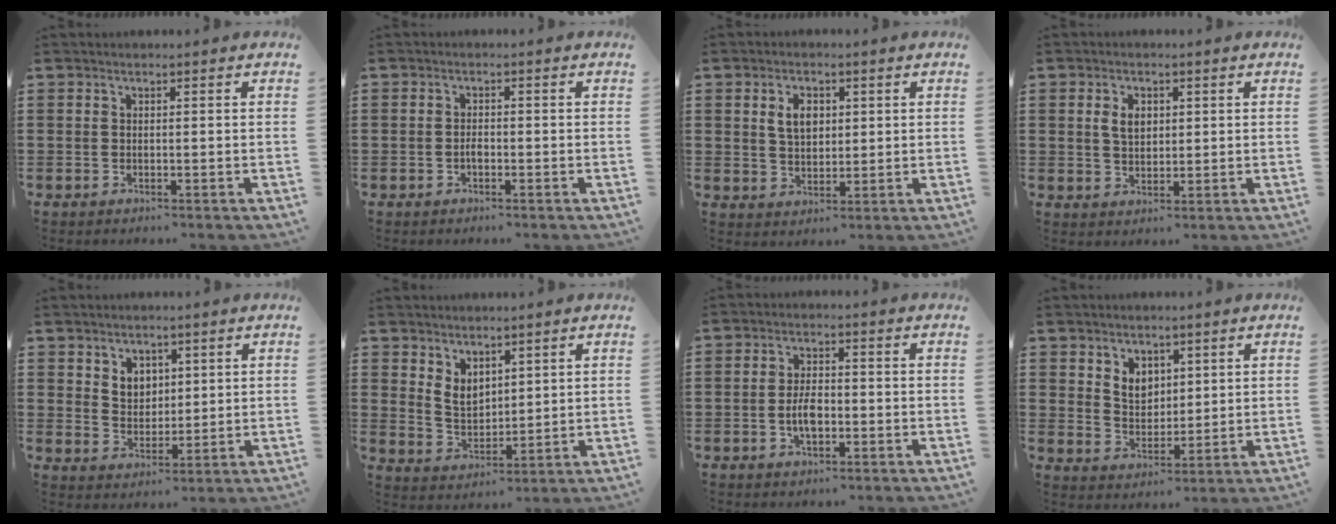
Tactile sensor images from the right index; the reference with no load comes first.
{"total": 1.3, "force": [-0.5, 0.7, 0.9], "torque": [-0.021, -0.005, -0.008]}
{"total": 4.3, "force": [1.2, 2.8, 3.0], "torque": [-0.060, 0.010, 0.017]}
{"total": 3.6, "force": [0.9, 2.4, 2.6], "torque": [-0.057, 0.012, 0.014]}
{"total": 3.9, "force": [2.3, 3.0, 0.9], "torque": [-0.022, 0.005, 0.041]}
{"total": 4.4, "force": [2.7, 3.0, 1.9], "torque": [-0.048, 0.003, 0.051]}
{"total": 4.2, "force": [-1.0, 2.0, 3.6], "torque": [-0.074, -0.001, -0.018]}
{"total": 4.4, "force": [2.3, 3.4, 1.6], "torque": [-0.037, 0.008, 0.041]}